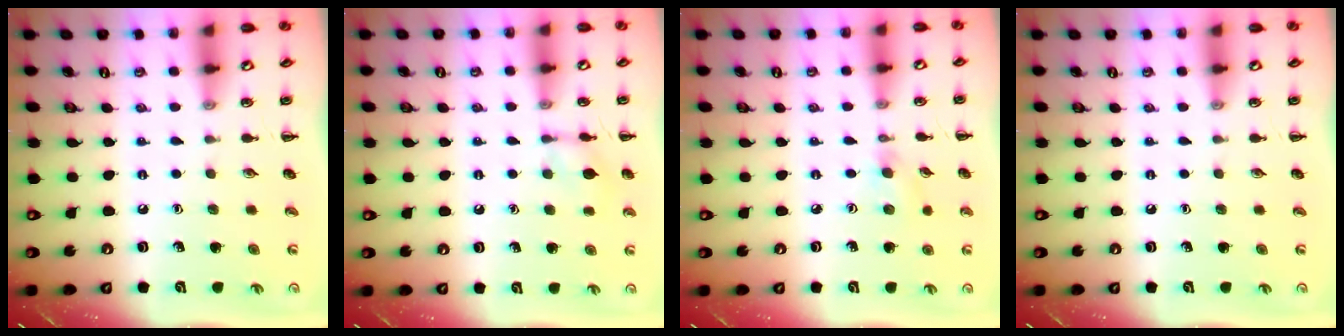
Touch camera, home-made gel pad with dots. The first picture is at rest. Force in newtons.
{"total": 7.3, "press": 7.2, "slide": 1.5}
{"total": 4.0, "press": 3.7, "slide": 1.6}
{"total": 0.0}